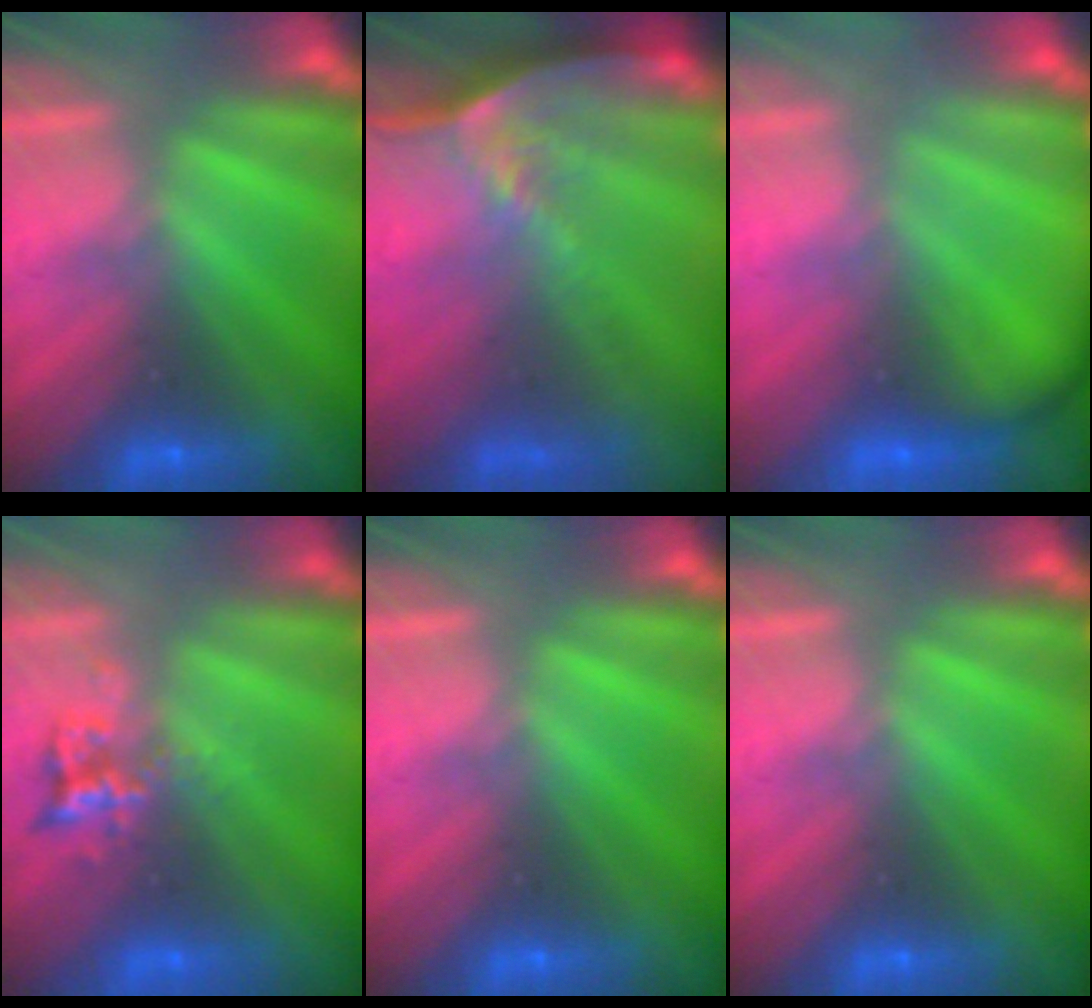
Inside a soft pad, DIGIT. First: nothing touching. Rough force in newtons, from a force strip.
{"total": 7.3}
{"total": 2.3}
{"total": 2.4}
{"total": 0.0}
{"total": 0.0}